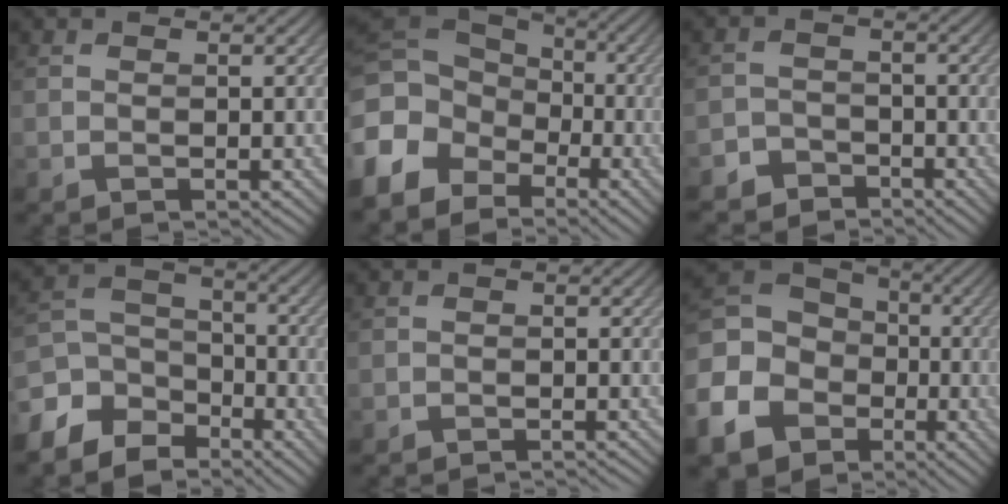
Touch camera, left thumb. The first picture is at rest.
{"total": 12.9, "force": [-5.3, 9.7, 6.6], "torque": [-0.197, -0.022, -0.102]}
{"total": 3.4, "force": [-2.9, 1.8, 0.2], "torque": [0.004, 0.003, -0.059]}
{"total": 8.6, "force": [-6.2, 5.2, 3.1], "torque": [-0.091, -0.013, -0.127]}
{"total": 1.4, "force": [-1.4, 0.0, 0.1], "torque": [0.001, -0.001, -0.024]}
{"total": 15.9, "force": [-5.6, 12.8, 7.6], "torque": [-0.243, -0.037, -0.105]}